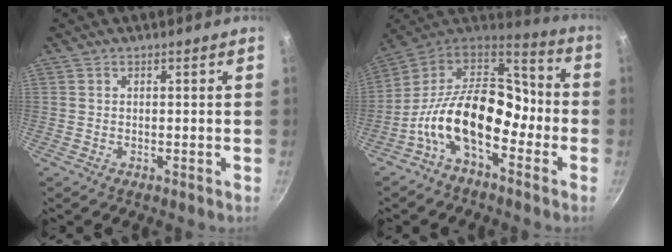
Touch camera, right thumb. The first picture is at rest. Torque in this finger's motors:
{"motor_torque": [0.51, 0.51, 1.39, -1.39, 0.34]}